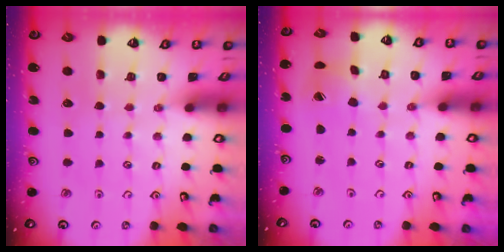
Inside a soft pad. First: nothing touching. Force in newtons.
{"total": 4.2, "press": 4.2, "slide": 0.6}